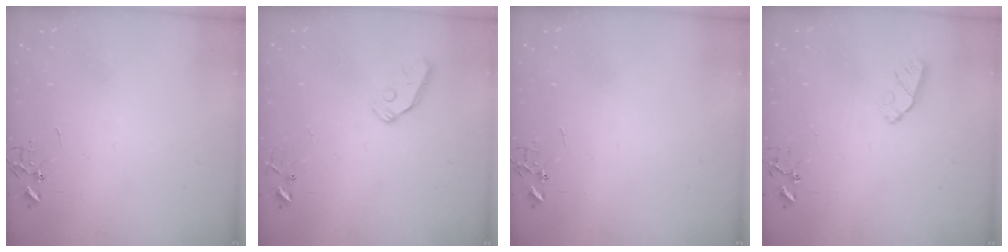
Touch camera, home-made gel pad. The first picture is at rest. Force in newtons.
{"total": 5.3, "press": 5.3, "slide": 0.4}
{"total": 0.0}
{"total": 5.5, "press": 5.4, "slide": 0.8}